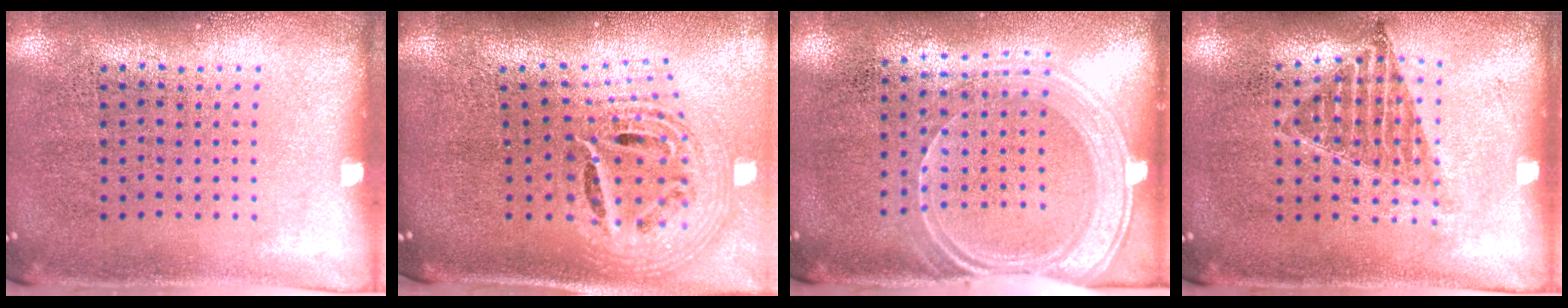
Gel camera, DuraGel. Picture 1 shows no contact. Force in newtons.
{"total": 2.6, "press": 1.9, "slide": 1.9}
{"total": 1.9, "press": 1.7, "slide": 0.9}
{"total": 1.0, "press": 0.9, "slide": 0.4}